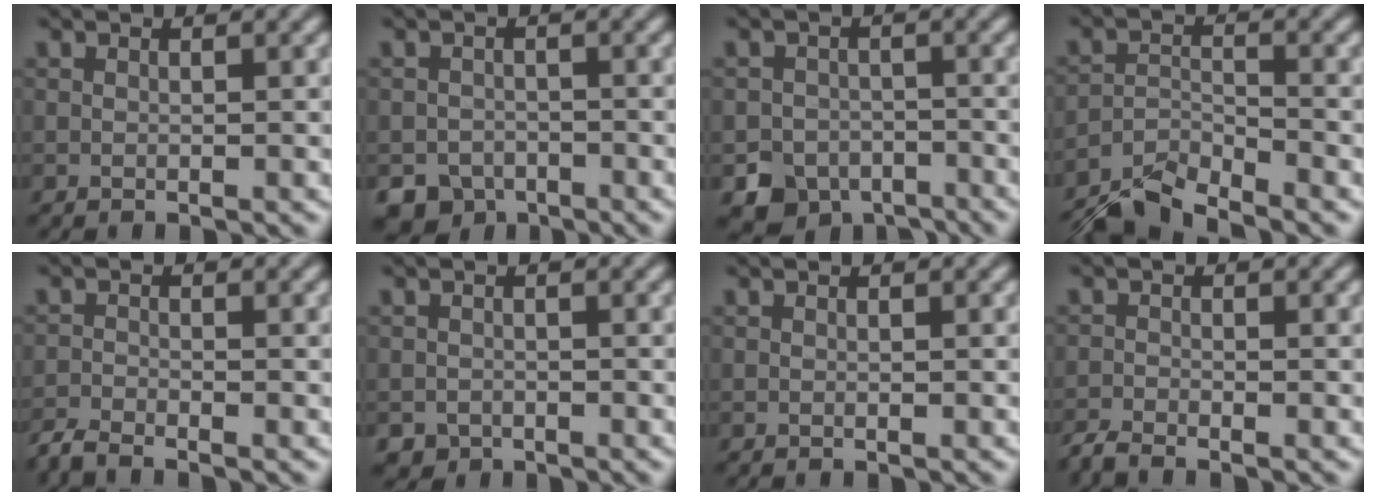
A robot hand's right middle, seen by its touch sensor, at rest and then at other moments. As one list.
[{"total": 4.4, "force": [-3.1, 3.0, 0.8], "torque": [0.003, -0.003, -0.052]}, {"total": 6.1, "force": [-4.0, 4.4, 1.3], "torque": [-0.002, -0.008, -0.063]}, {"total": 5.2, "force": [-4.9, 1.0, 1.6], "torque": [-0.028, -0.004, -0.098]}, {"total": 2.5, "force": [-2.3, 0.2, 0.8], "torque": [-0.022, -0.006, -0.055]}, {"total": 1.5, "force": [-0.9, 1.2, 0.0], "torque": [0.008, -0.002, -0.021]}, {"total": 0.0}, {"total": 2.2, "force": [-2.1, 0.1, 0.7], "torque": [-0.018, -0.006, -0.047]}]